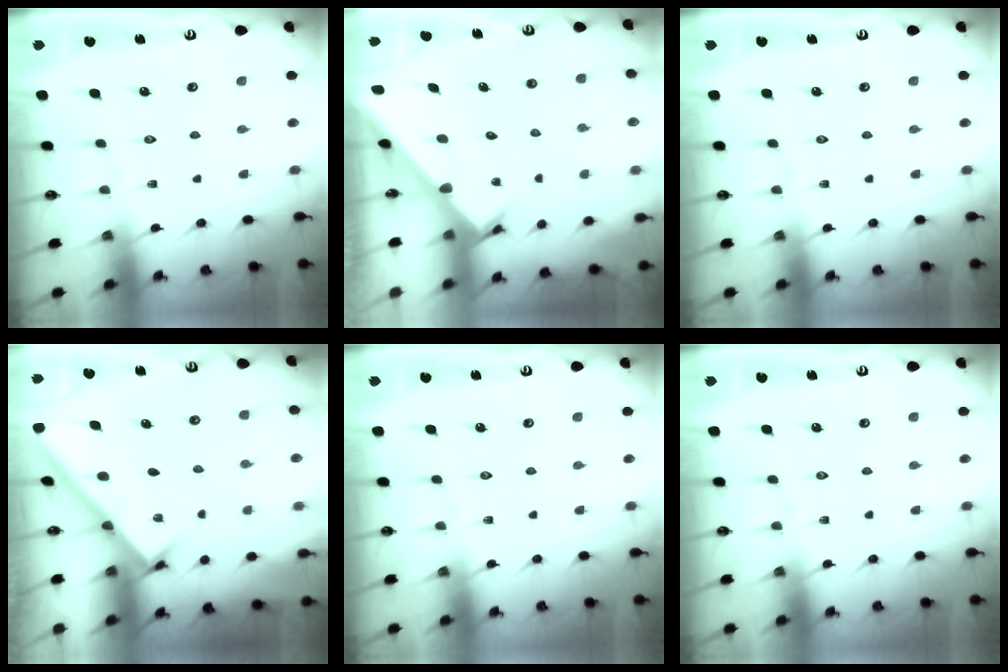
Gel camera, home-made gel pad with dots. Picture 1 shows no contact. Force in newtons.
{"total": 2.2, "press": 2.2, "slide": 0.2}
{"total": 0.0}
{"total": 2.6, "press": 2.6, "slide": 0.3}
{"total": 0.0}
{"total": 0.0}